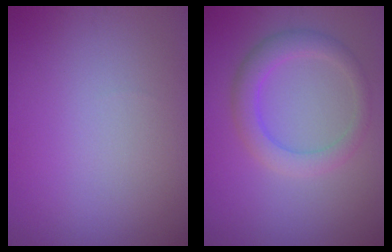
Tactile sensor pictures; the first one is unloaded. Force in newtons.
{"total": 3.4, "press": 3.4, "slide": 0.2}